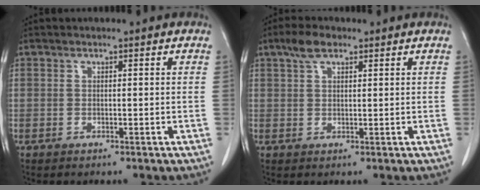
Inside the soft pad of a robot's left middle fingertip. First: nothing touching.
{"total": 3.6, "force": [2.3, 1.5, 2.3], "torque": [-0.048, 0.011, 0.045]}